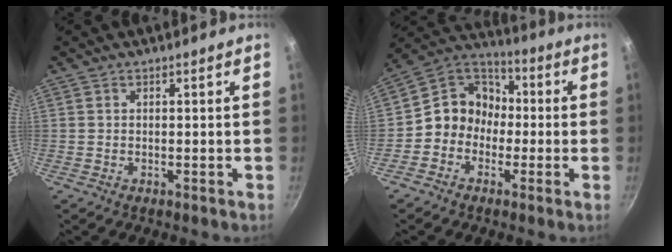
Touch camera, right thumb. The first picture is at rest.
{"total": 10.2, "force": [-1.8, 9.0, 4.5], "torque": [-0.032, 0.043, -0.058]}